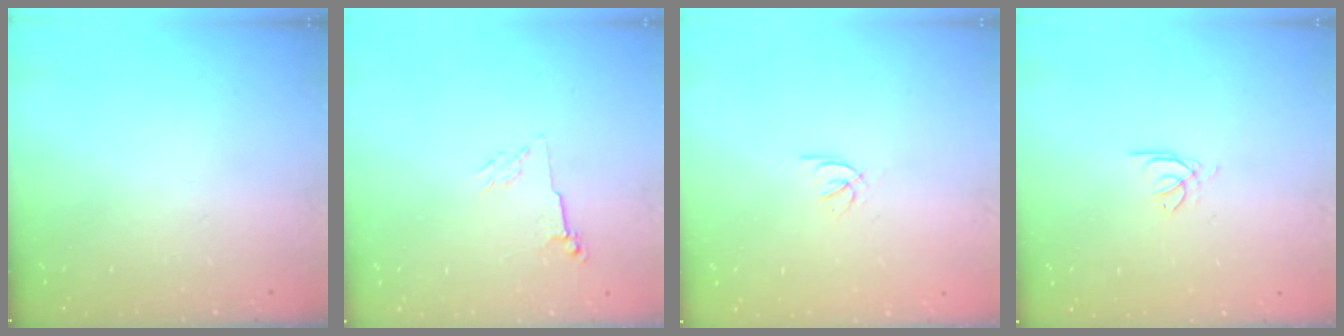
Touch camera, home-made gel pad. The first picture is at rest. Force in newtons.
{"total": 2.8, "press": 2.7, "slide": 0.6}
{"total": 2.2, "press": 2.2, "slide": 0.2}
{"total": 0.9, "press": 0.8, "slide": 0.4}